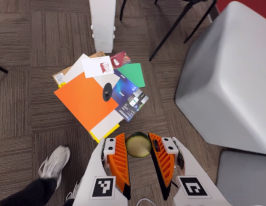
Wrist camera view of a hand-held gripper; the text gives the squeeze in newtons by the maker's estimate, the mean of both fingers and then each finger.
{"total": 7.8, "left": 7.8, "right": 7.8}